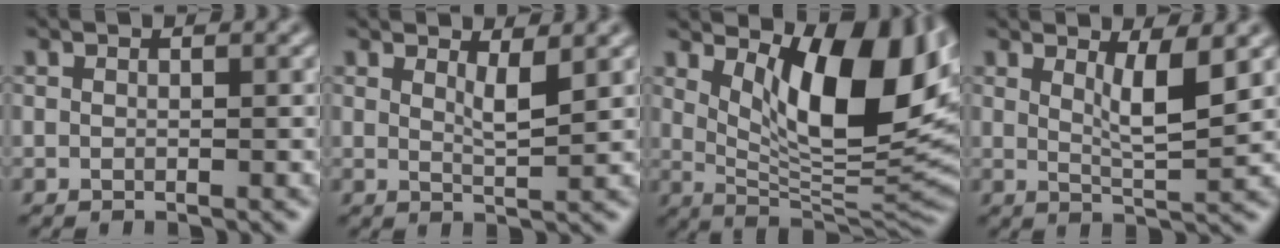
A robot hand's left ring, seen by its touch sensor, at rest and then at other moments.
{"total": 1.9, "force": [1.1, 0.3, 1.5], "torque": [-0.025, -0.006, 0.019]}
{"total": 12.3, "force": [3.9, 5.0, 10.5], "torque": [-0.151, -0.008, 0.071]}
{"total": 3.5, "force": [1.5, 0.8, 3.1], "torque": [-0.048, -0.010, 0.028]}